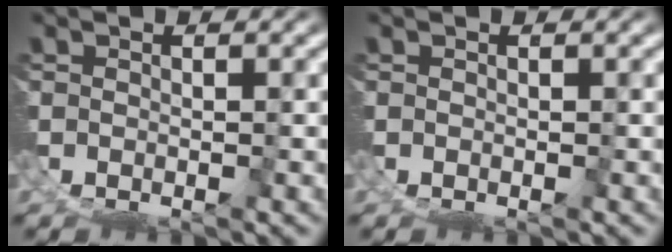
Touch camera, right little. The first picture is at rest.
{"total": 0.0}